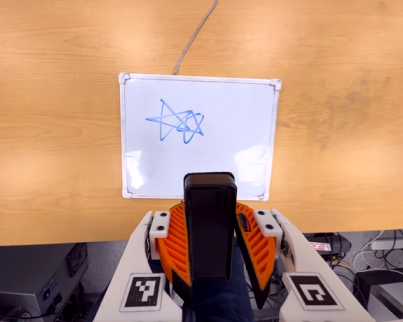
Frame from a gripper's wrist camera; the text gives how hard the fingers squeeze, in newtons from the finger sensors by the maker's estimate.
{"total": 5.7, "left": 5.1, "right": 6.4}